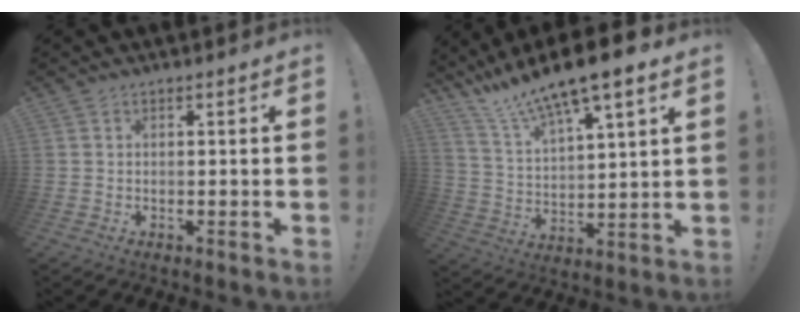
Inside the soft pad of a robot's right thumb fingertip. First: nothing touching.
{"total": 12.6, "force": [10.6, 1.7, 6.7], "torque": [-0.127, -0.083, 0.179]}